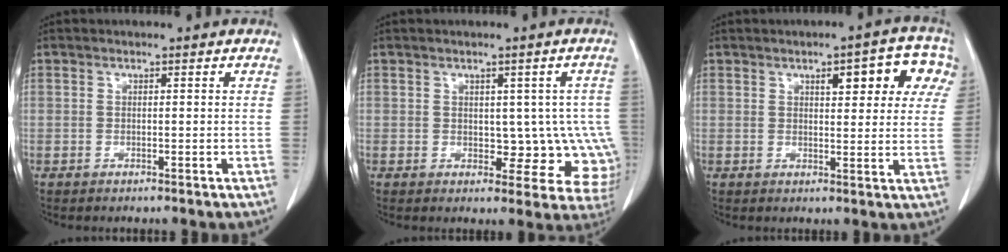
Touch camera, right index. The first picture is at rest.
{"total": 10.6, "force": [-0.6, 5.2, 9.2], "torque": [-0.092, 0.018, 0.005]}
{"total": 9.6, "force": [4.2, 3.2, 8.0], "torque": [-0.084, 0.021, 0.047]}